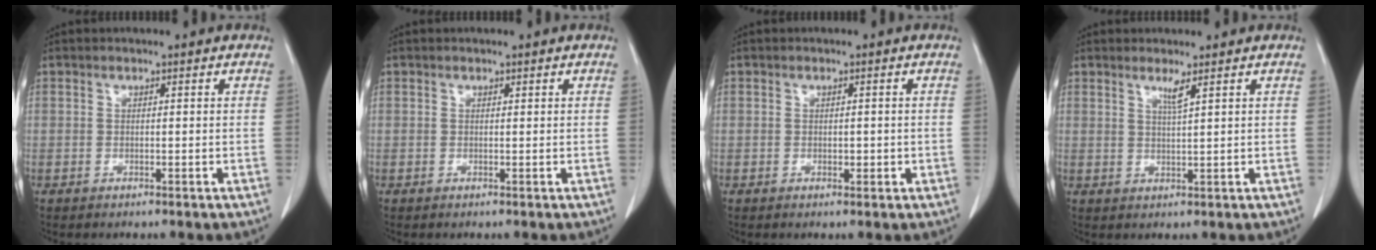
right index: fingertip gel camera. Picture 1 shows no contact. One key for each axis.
{"total": 0.0}
{"total": 1.3, "fx": -0.2, "fy": 1.0, "fz": 0.9, "tx": -0.010, "ty": 0.002, "tz": 0.001}
{"total": 2.0, "fx": 1.4, "fy": -0.4, "fz": 1.4, "tx": -0.027, "ty": -0.011, "tz": 0.028}